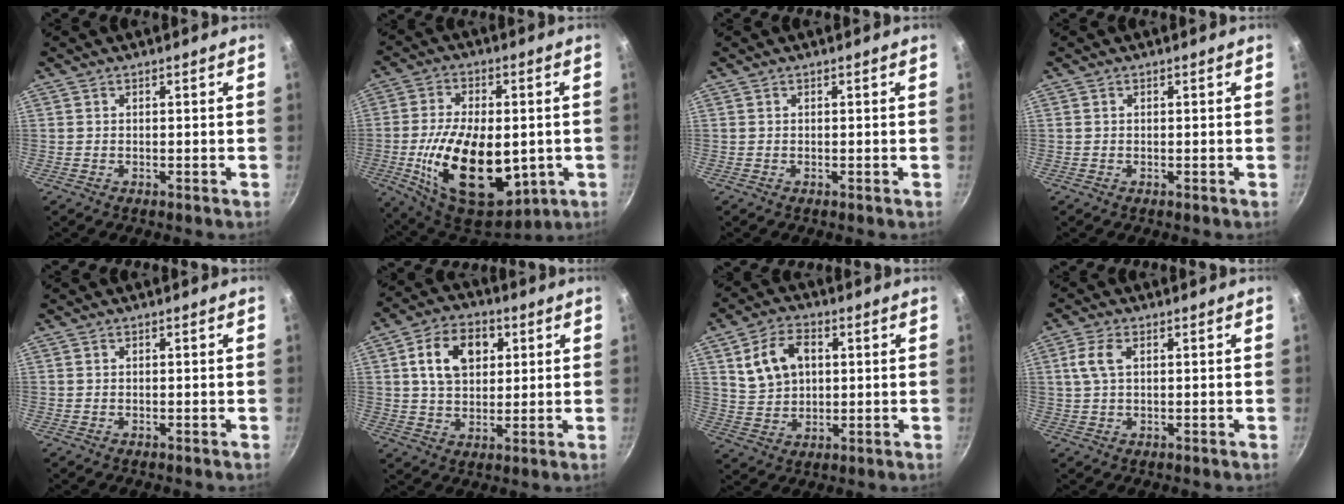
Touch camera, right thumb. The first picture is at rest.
{"total": 22.1, "force": [-3.1, 12.7, 17.9], "torque": [-0.292, -0.006, -0.034]}
{"total": 0.0}
{"total": 0.0}
{"total": 0.0}
{"total": 11.7, "force": [3.4, 8.2, 7.7], "torque": [-0.106, 0.004, 0.050]}
{"total": 10.3, "force": [2.8, 7.2, 6.8], "torque": [-0.106, -0.001, 0.055]}
{"total": 4.6, "force": [1.4, 2.4, 3.7], "torque": [-0.080, 0.009, 0.026]}